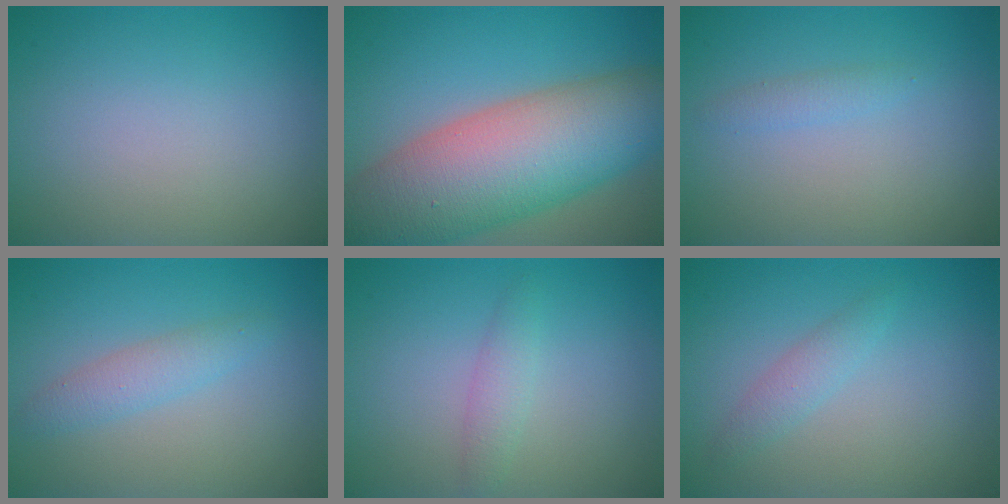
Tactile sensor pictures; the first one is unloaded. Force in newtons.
{"total": 13.8, "press": 13.7, "slide": 0.6}
{"total": 1.0, "press": 1.0, "slide": 0.0}
{"total": 2.1, "press": 2.1, "slide": 0.0}
{"total": 1.5, "press": 1.5, "slide": 0.0}
{"total": 1.5, "press": 1.5, "slide": 0.0}